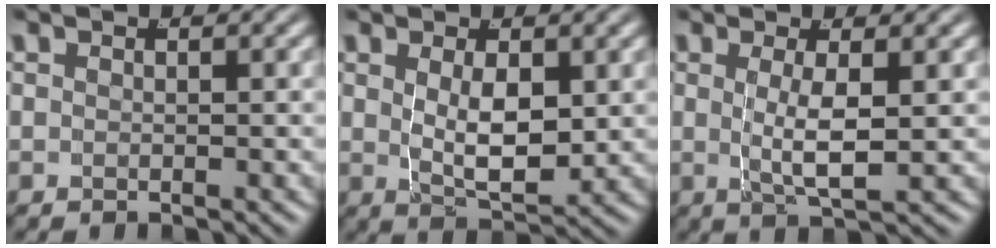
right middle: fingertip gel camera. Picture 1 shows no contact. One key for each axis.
{"total": 4.6, "fx": 0.1, "fy": 1.7, "fz": 4.3, "tx": -0.070, "ty": -0.022, "tz": 0.015}
{"total": 3.6, "fx": 0.0, "fy": 0.4, "fz": 3.6, "tx": -0.068, "ty": -0.015, "tz": 0.008}